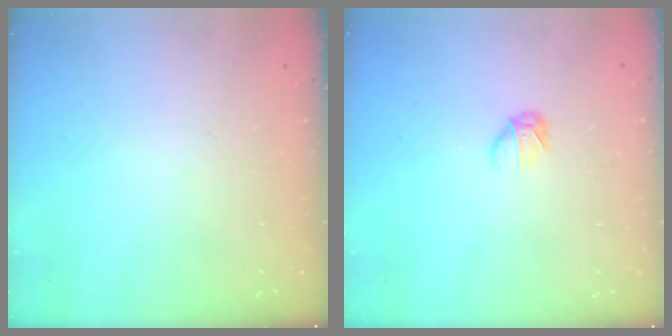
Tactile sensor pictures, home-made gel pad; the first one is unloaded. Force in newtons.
{"total": 2.7, "press": 2.7, "slide": 0.7}